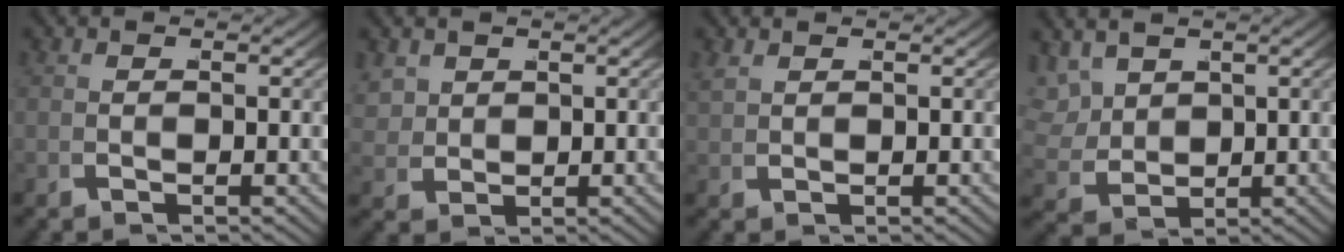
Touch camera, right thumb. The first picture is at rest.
{"total": 2.2, "force": [1.3, 1.5, 1.0], "torque": [-0.025, -0.008, 0.038]}
{"total": 1.1, "force": [1.0, -0.2, 0.2], "torque": [-0.002, 0.010, 0.026]}
{"total": 4.6, "force": [1.4, 3.3, 2.9], "torque": [-0.070, -0.019, 0.039]}